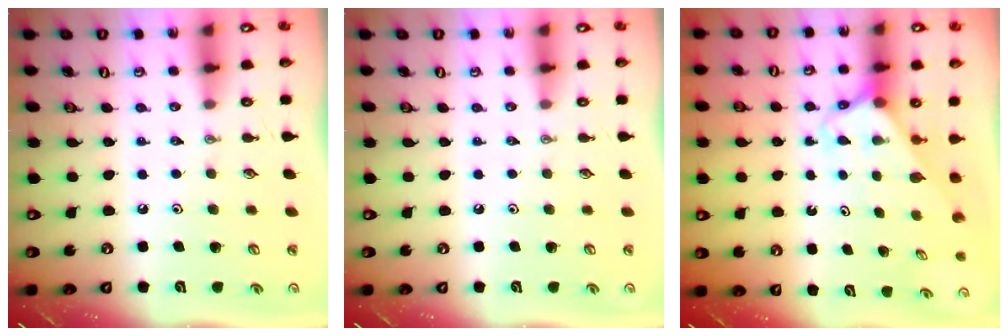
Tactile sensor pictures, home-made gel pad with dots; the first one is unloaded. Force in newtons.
{"total": 0.0}
{"total": 2.7, "press": 2.7, "slide": 0.1}